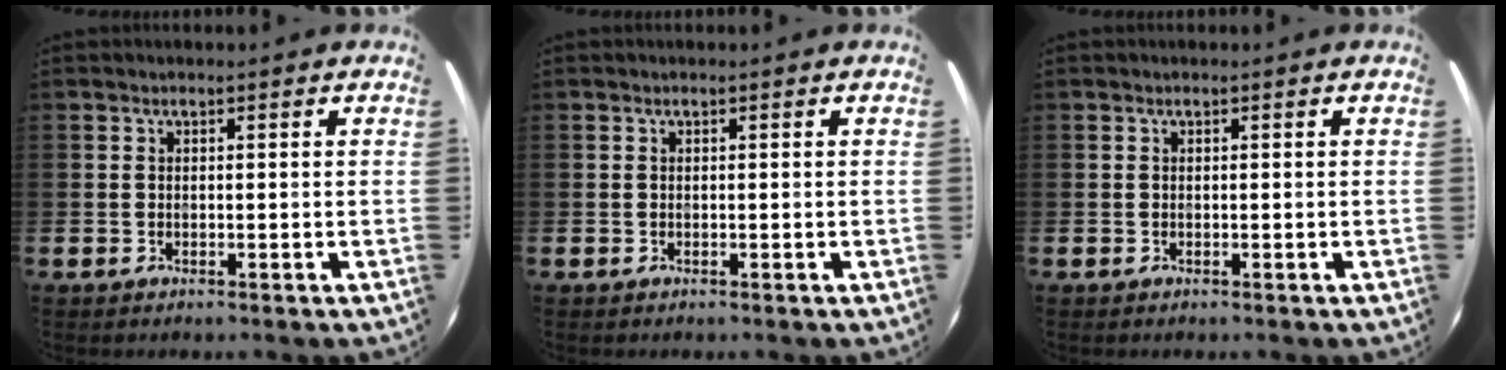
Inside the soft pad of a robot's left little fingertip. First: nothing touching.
{"total": 0.0}
{"total": 0.0}